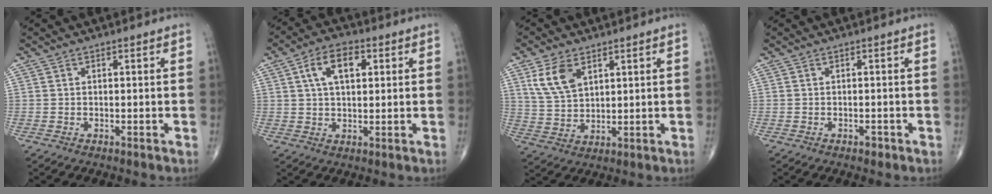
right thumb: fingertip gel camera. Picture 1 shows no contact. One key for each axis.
{"total": 8.4, "fx": 2.6, "fy": 4.6, "fz": 6.5, "tx": -0.104, "ty": 0.007, "tz": 0.041}
{"total": 8.0, "fx": 3.9, "fy": 4.6, "fz": 5.3, "tx": -0.095, "ty": -0.012, "tz": 0.084}
{"total": 1.1, "fx": -0.7, "fy": 0.5, "fz": 0.6, "tx": -0.009, "ty": 0.001, "tz": -0.010}